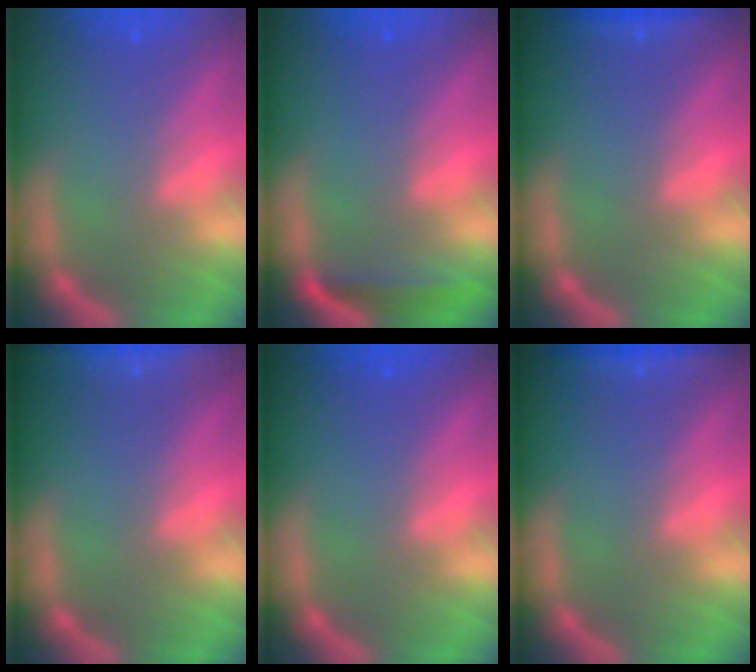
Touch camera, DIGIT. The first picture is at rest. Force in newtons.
{"total": 2.5}
{"total": 1.9}
{"total": 6.5}
{"total": 0.0}
{"total": 2.4}